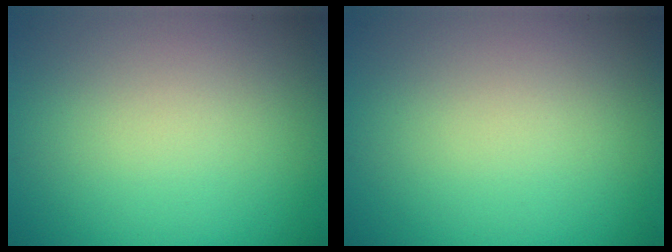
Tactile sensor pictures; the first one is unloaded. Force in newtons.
{"total": 0.0}